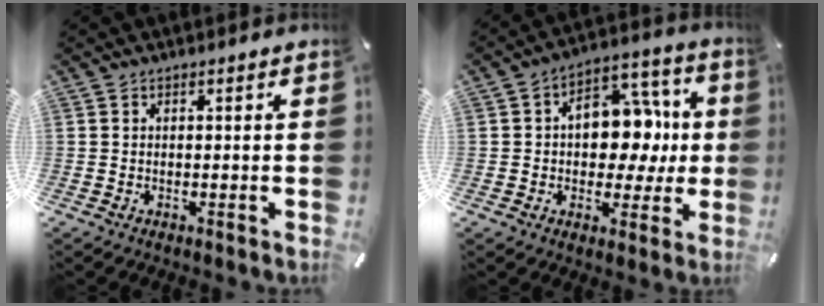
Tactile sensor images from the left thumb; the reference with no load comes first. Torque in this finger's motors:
{"motor_torque": [1.44, 2.76, 0.90, -0.55, 0.06]}